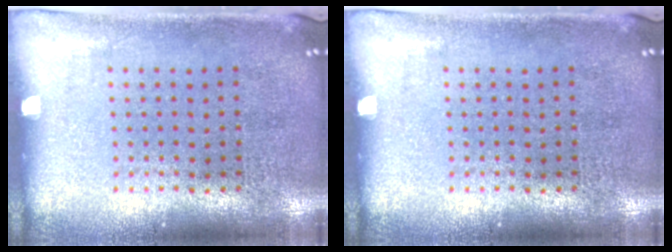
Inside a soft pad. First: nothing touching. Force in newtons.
{"total": 0.0}